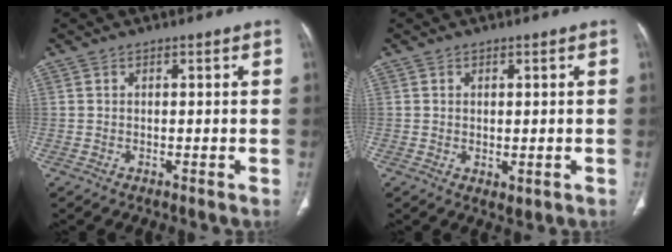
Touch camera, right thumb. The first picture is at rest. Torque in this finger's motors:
{"motor_torque": [-0.23, 0.24, -0.31, 0.12, 0.00]}